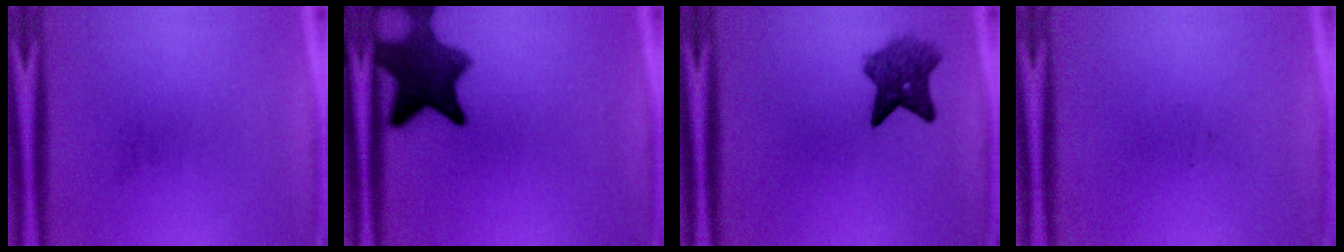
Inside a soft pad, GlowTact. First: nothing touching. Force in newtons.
{"total": 9.3}
{"total": 5.8}
{"total": 0.0}